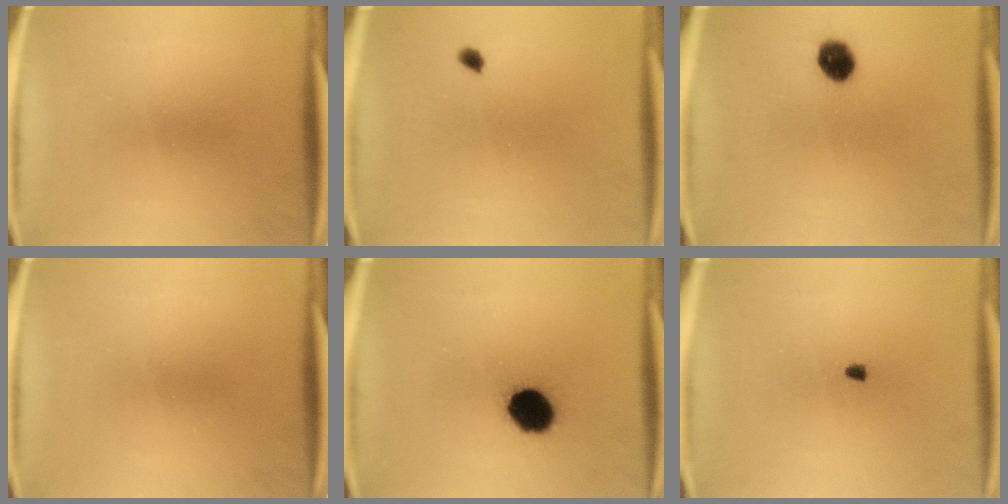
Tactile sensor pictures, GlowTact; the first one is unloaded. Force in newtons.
{"total": 1.1}
{"total": 5.4}
{"total": 0.0}
{"total": 10.7}
{"total": 1.0}